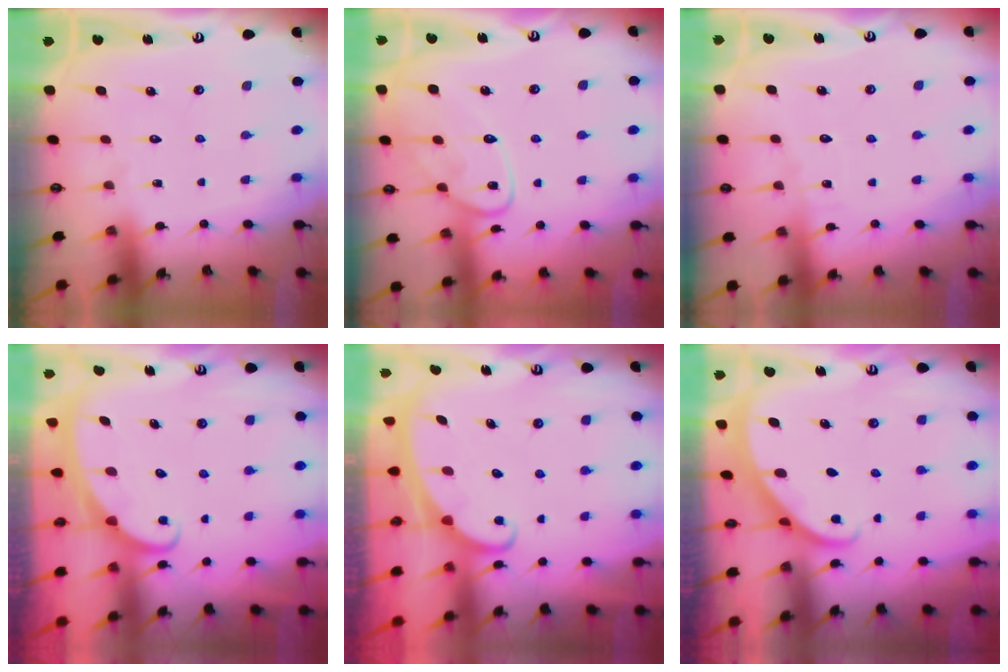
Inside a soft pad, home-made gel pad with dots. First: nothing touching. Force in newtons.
{"total": 12.1, "press": 12.0, "slide": 1.1}
{"total": 2.6, "press": 2.6, "slide": 0.3}
{"total": 2.5, "press": 2.5, "slide": 0.4}
{"total": 2.4, "press": 2.4, "slide": 0.3}
{"total": 2.2, "press": 2.2, "slide": 0.1}